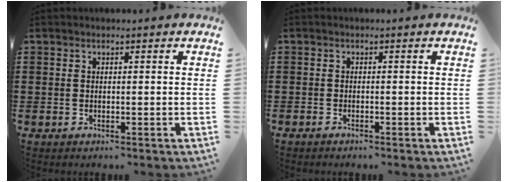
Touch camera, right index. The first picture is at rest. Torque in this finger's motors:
{"motor_torque": [0.16, 0.72, 0.11, 0.01]}